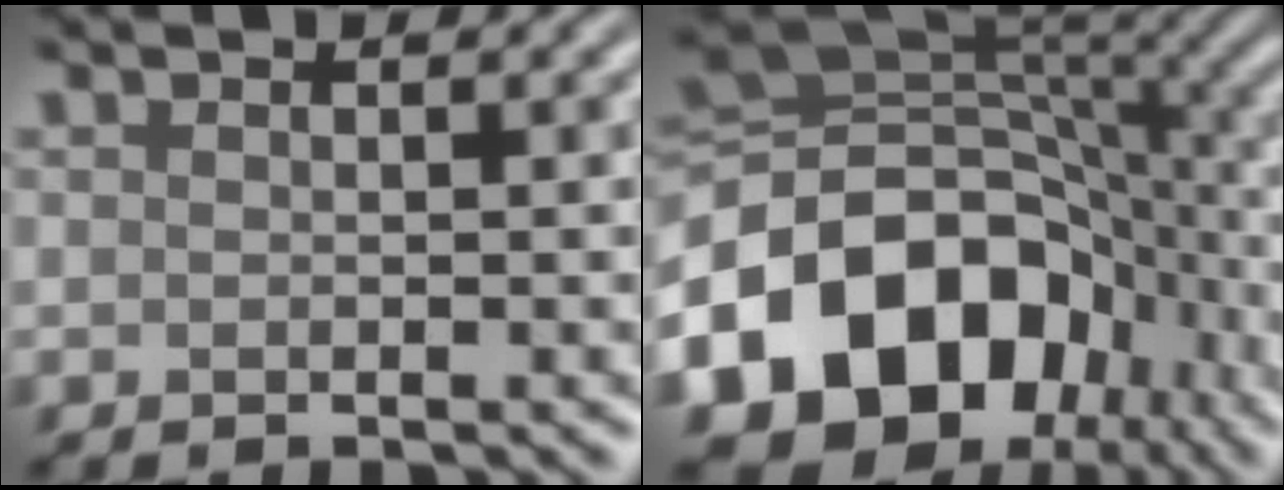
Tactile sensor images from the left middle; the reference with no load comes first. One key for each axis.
{"total": 15.2, "fx": -5.9, "fy": 11.4, "fz": 8.1, "tx": -0.154, "ty": -0.006, "tz": -0.111}